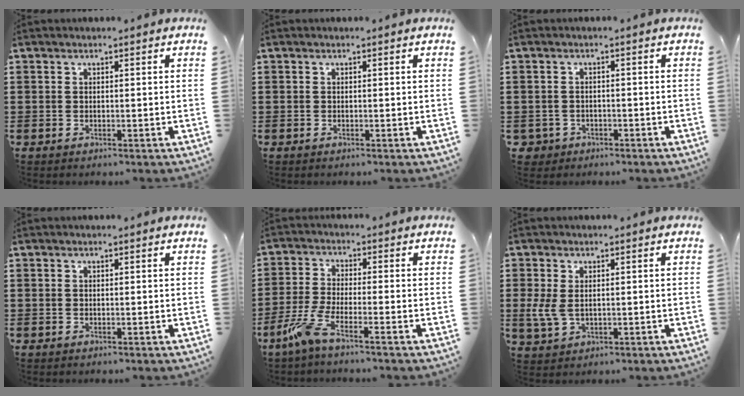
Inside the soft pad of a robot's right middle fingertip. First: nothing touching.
{"total": 0.0}
{"total": 1.8, "force": [-1.3, 1.2, 0.1], "torque": [-0.008, 0.001, -0.030]}
{"total": 0.0}
{"total": 5.4, "force": [-3.6, 0.4, 4.0], "torque": [-0.108, -0.021, -0.073]}
{"total": 3.4, "force": [0.1, 2.3, 2.5], "torque": [-0.081, -0.005, -0.006]}